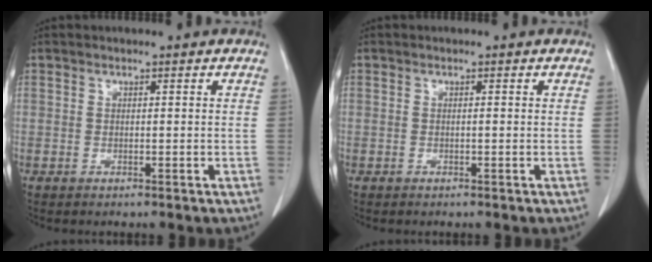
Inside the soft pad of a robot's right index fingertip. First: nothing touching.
{"total": 0.0}